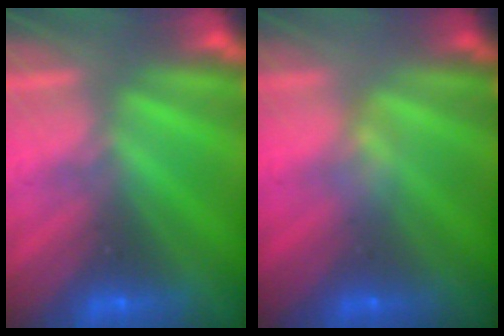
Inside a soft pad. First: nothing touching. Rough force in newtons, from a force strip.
{"total": 2.3}